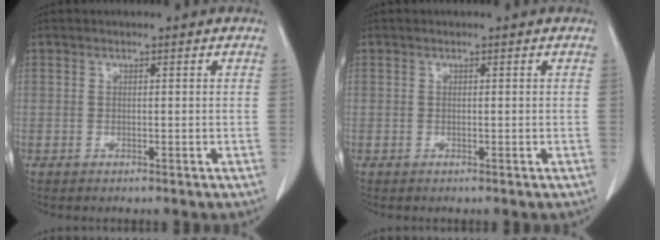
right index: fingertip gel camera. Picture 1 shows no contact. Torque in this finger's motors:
{"motor_torque": [0.00, 0.00, 0.01, 0.00]}